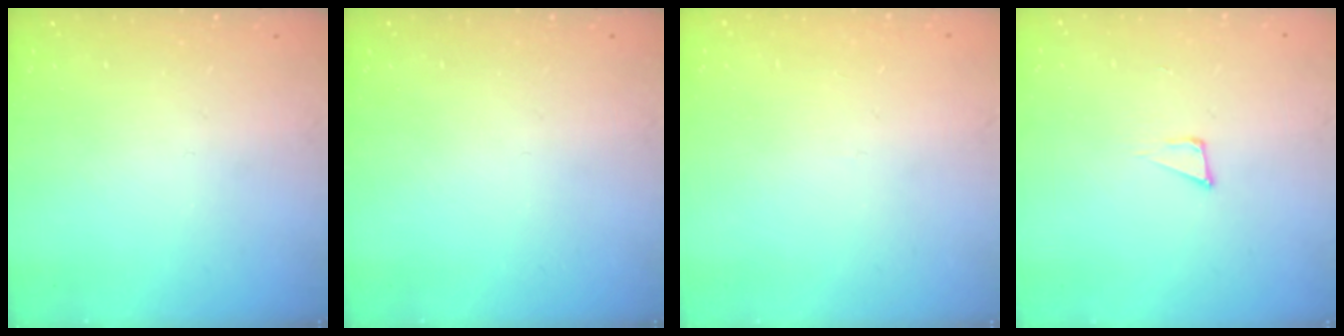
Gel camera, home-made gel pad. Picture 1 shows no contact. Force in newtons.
{"total": 0.0}
{"total": 2.7, "press": 2.7, "slide": 0.3}
{"total": 5.0, "press": 4.9, "slide": 0.8}